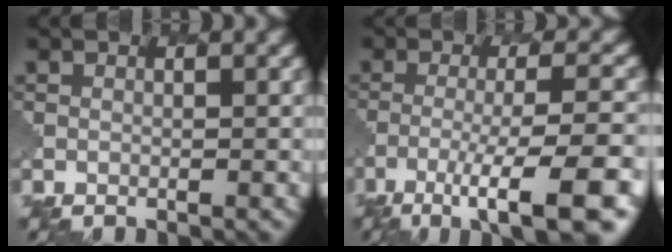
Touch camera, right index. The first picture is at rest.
{"total": 9.1, "force": [-5.4, 1.8, 7.1], "torque": [-0.102, 0.002, -0.085]}